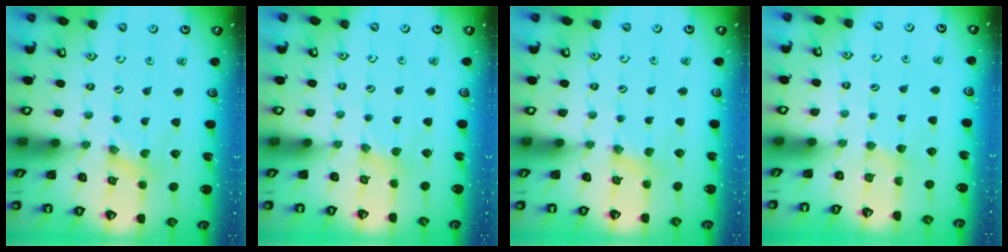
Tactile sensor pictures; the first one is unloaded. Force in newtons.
{"total": 2.4, "press": 2.3, "slide": 0.5}
{"total": 3.0, "press": 2.9, "slide": 0.4}
{"total": 2.5, "press": 2.5, "slide": 0.3}